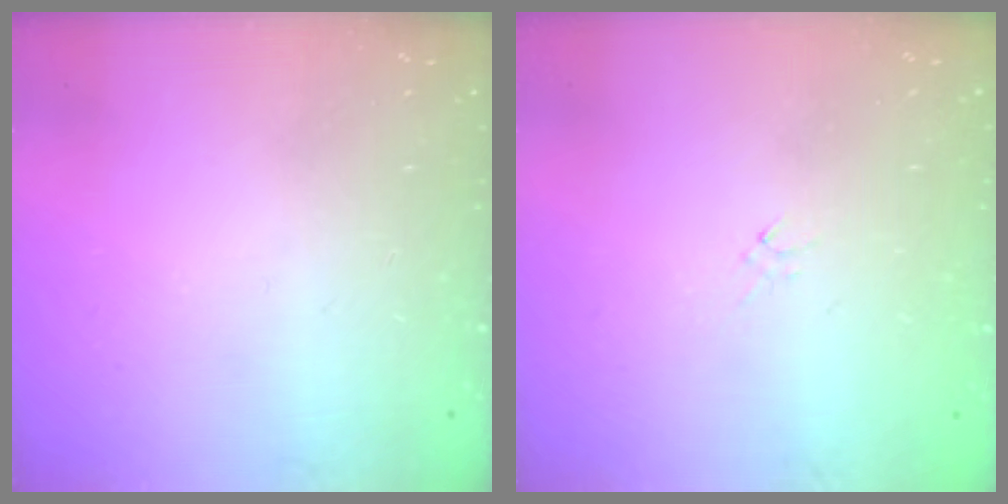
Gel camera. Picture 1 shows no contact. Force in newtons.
{"total": 0.0}